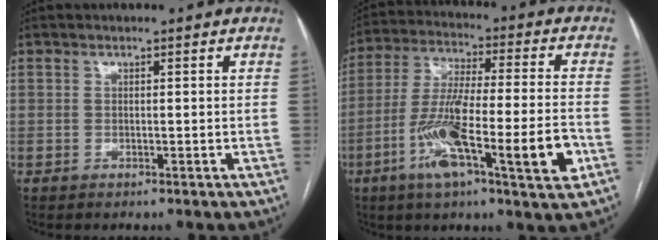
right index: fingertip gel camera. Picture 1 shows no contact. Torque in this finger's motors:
{"motor_torque": [1.94, -0.20, 0.51, 0.21]}